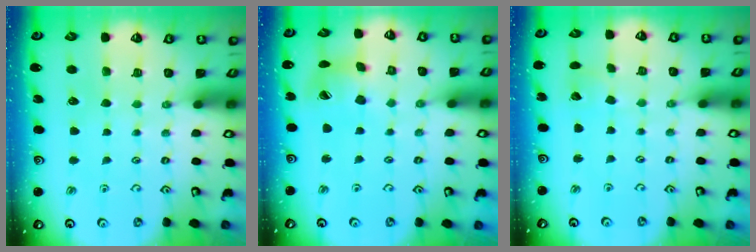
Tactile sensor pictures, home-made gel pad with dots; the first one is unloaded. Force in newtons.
{"total": 9.9, "press": 9.9, "slide": 1.3}
{"total": 3.8, "press": 3.8, "slide": 0.4}